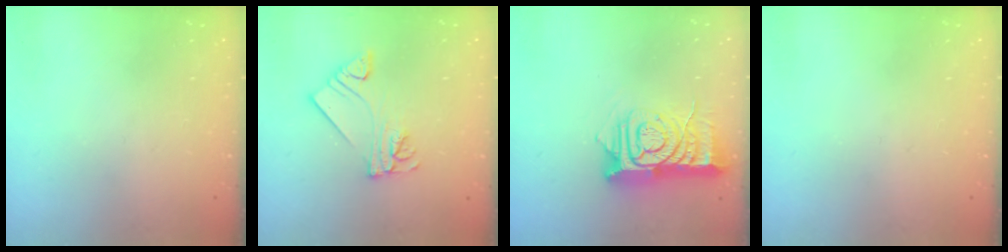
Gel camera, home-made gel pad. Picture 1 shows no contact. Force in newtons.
{"total": 7.9, "press": 7.9, "slide": 0.8}
{"total": 13.0, "press": 13.0, "slide": 1.1}
{"total": 0.0}